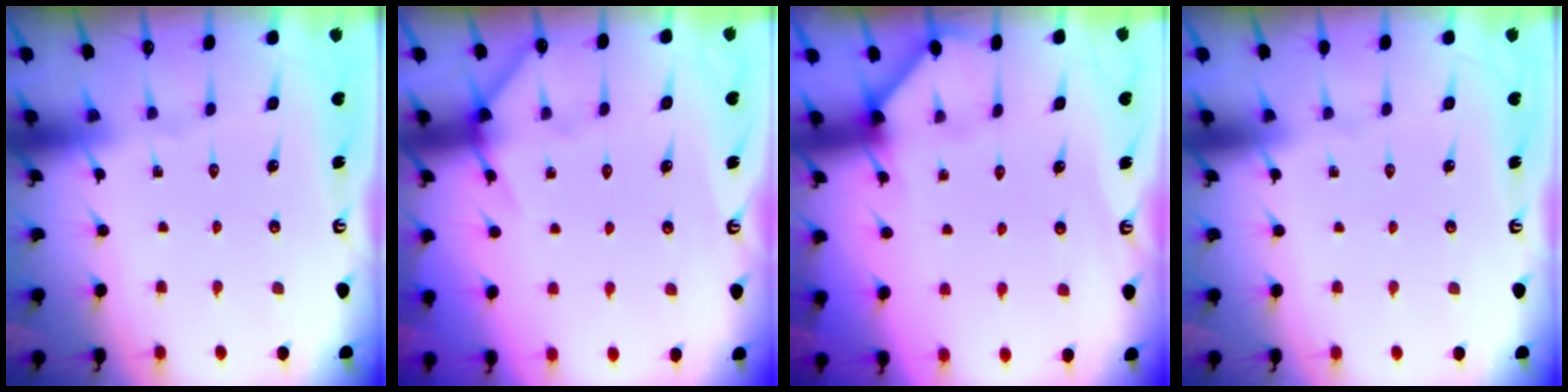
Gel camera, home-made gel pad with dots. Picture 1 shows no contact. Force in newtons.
{"total": 5.1, "press": 5.1, "slide": 0.4}
{"total": 2.7, "press": 2.7, "slide": 0.2}
{"total": 0.0}